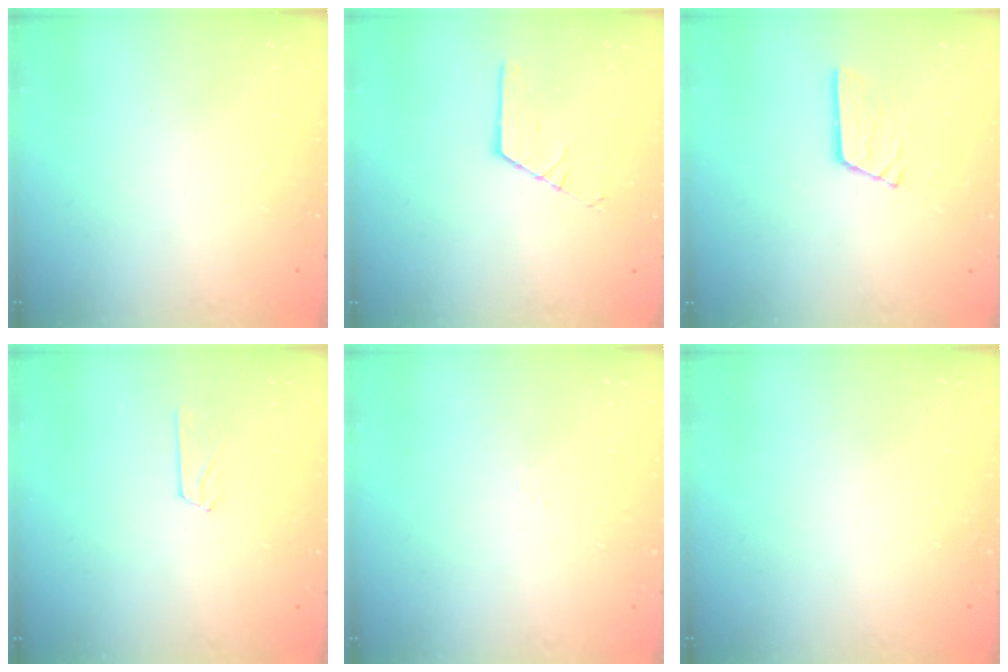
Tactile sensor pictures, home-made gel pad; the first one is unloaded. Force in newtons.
{"total": 1.8, "press": 1.8, "slide": 0.2}
{"total": 4.3, "press": 4.3, "slide": 0.5}
{"total": 4.6, "press": 4.6, "slide": 0.5}
{"total": 2.6, "press": 2.5, "slide": 0.5}
{"total": 0.0}